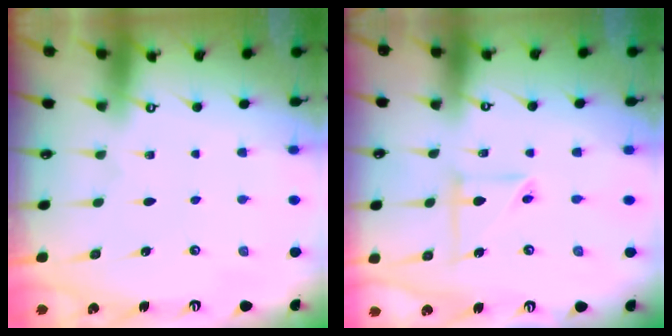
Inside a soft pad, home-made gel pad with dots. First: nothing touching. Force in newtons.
{"total": 6.8, "press": 6.8, "slide": 0.4}